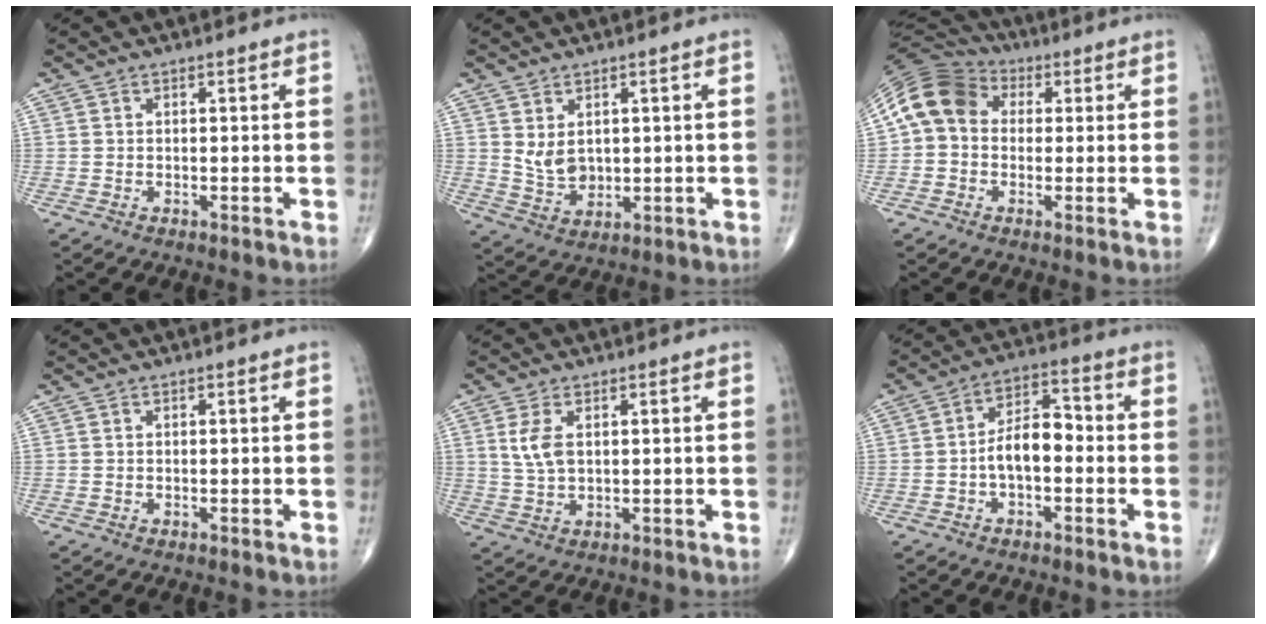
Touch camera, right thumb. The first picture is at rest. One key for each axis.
{"total": 5.0, "fx": 1.4, "fy": 3.4, "fz": 3.4, "tx": -0.049, "ty": -0.019, "tz": 0.037}
{"total": 11.6, "fx": 1.5, "fy": 9.3, "fz": 6.9, "tx": -0.121, "ty": 0.034, "tz": 0.012}
{"total": 0.0}
{"total": 4.1, "fx": 1.1, "fy": 2.1, "fz": 3.4, "tx": -0.073, "ty": -0.002, "tz": 0.026}
{"total": 8.0, "fx": -1.5, "fy": 4.4, "fz": 6.5, "tx": -0.100, "ty": 0.034, "tz": -0.035}